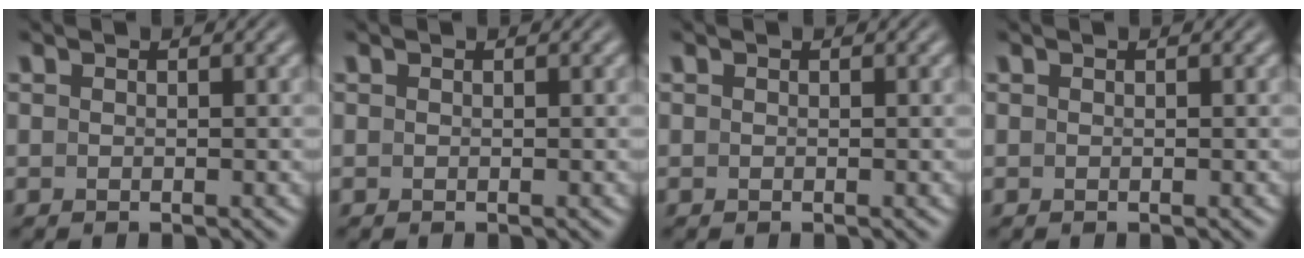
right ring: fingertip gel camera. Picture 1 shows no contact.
{"total": 0.0}
{"total": 0.0}
{"total": 0.0}